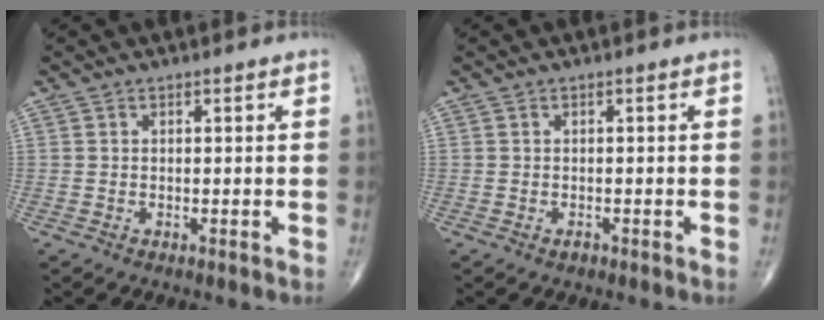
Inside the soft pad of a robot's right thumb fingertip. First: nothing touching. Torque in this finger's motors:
{"motor_torque": [-0.22, 0.03, -0.15, -0.05, 0.01]}